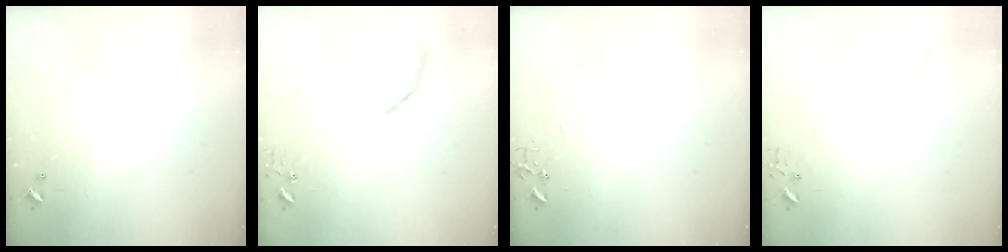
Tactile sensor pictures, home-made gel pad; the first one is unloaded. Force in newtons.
{"total": 11.3, "press": 11.3, "slide": 1.3}
{"total": 0.0}
{"total": 2.9, "press": 2.9, "slide": 0.4}